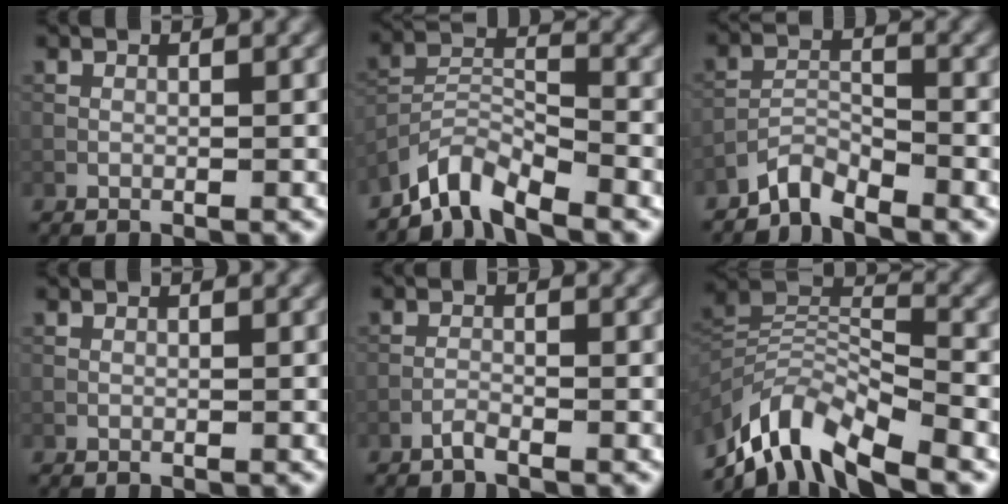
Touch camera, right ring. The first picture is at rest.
{"total": 4.8, "force": [-4.3, 1.1, 1.8], "torque": [-0.031, 0.000, -0.093]}
{"total": 2.8, "force": [-2.7, 0.6, 0.8], "torque": [-0.016, 0.004, -0.061]}
{"total": 0.0}
{"total": 0.8, "force": [-0.6, 0.0, 0.4], "torque": [-0.009, 0.004, -0.016]}
{"total": 9.8, "force": [-7.2, 3.2, 5.8], "torque": [-0.101, 0.005, -0.145]}